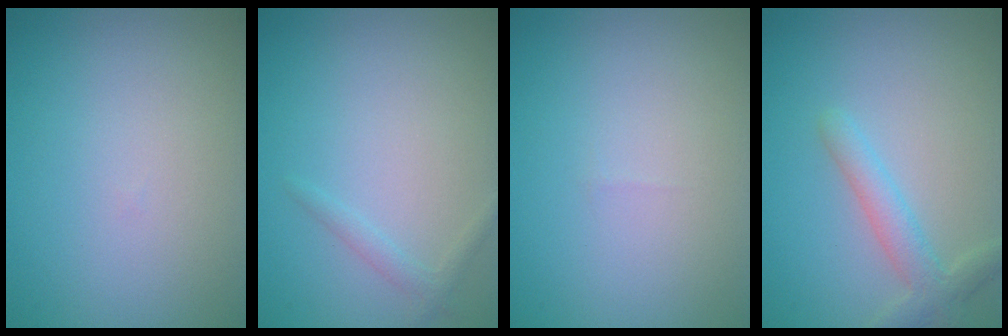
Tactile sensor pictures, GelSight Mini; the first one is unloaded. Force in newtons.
{"total": 1.1, "press": 1.1, "slide": 0.0}
{"total": 0.0}
{"total": 2.8, "press": 2.8, "slide": 0.2}